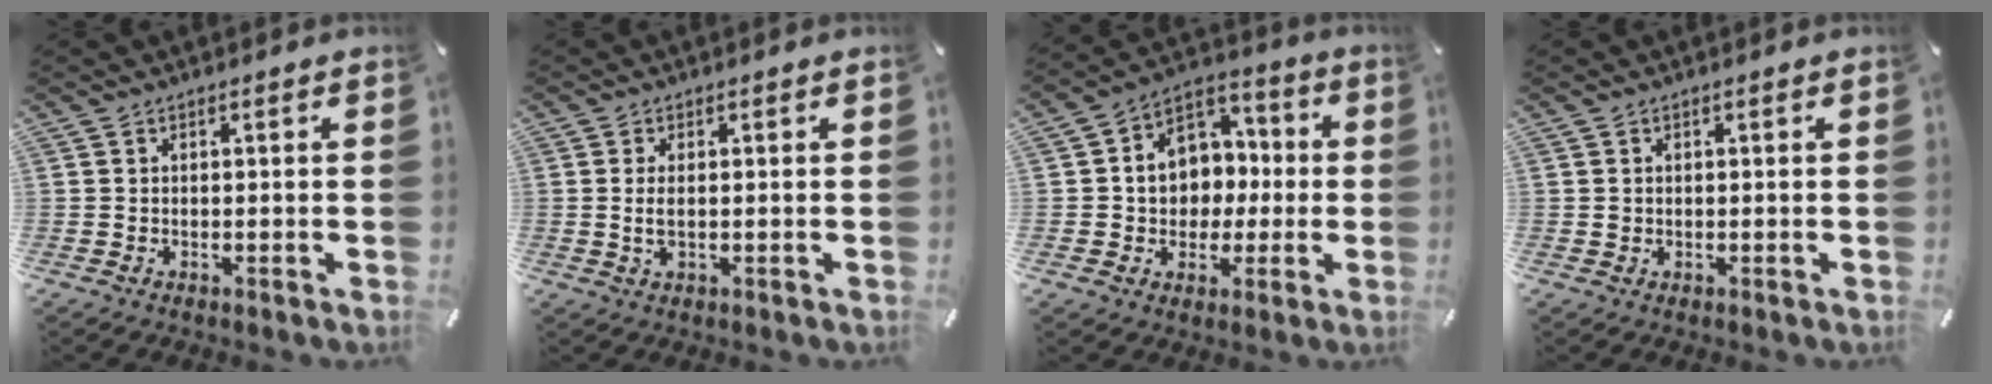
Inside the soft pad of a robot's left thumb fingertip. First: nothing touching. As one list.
[{"total": 1.7, "force": [0.2, 0.6, 1.5], "torque": [-0.024, -0.004, 0.001]}, {"total": 10.7, "force": [-1.2, 10.0, 3.8], "torque": [-0.064, 0.013, -0.015]}, {"total": 0.8, "force": [0.1, 0.7, 0.3], "torque": [-0.006, 0.003, 0.000]}]